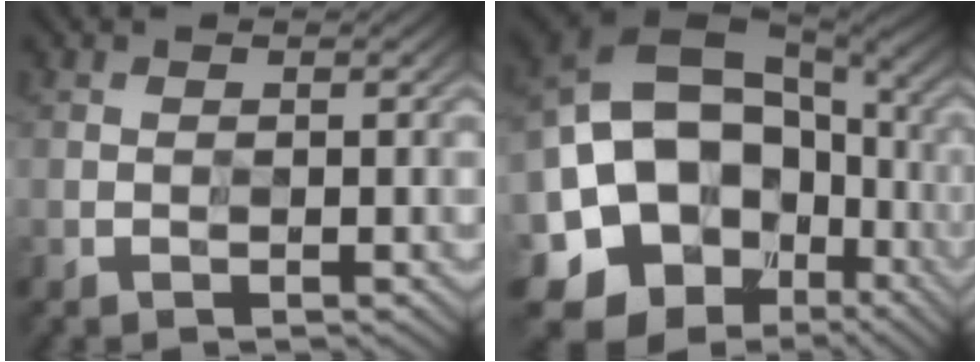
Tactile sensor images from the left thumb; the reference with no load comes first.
{"total": 19.7, "force": [-3.7, 17.3, 8.8], "torque": [-0.170, -0.004, -0.076]}